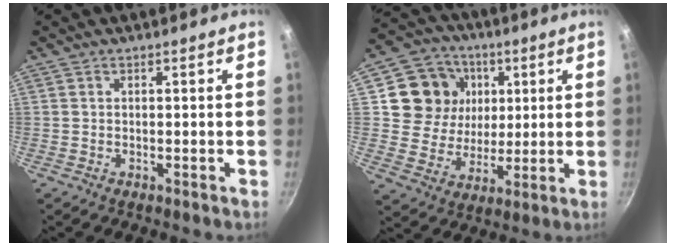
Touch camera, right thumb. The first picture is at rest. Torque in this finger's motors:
{"motor_torque": [-0.06, 2.31, 0.31, -0.20, 0.02]}